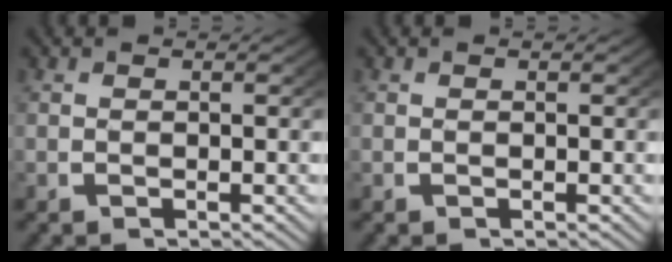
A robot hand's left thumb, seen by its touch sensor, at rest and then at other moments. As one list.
[{"total": 0.0}]